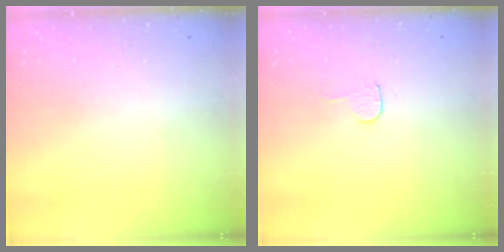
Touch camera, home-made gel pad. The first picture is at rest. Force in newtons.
{"total": 2.3, "press": 2.3, "slide": 0.2}